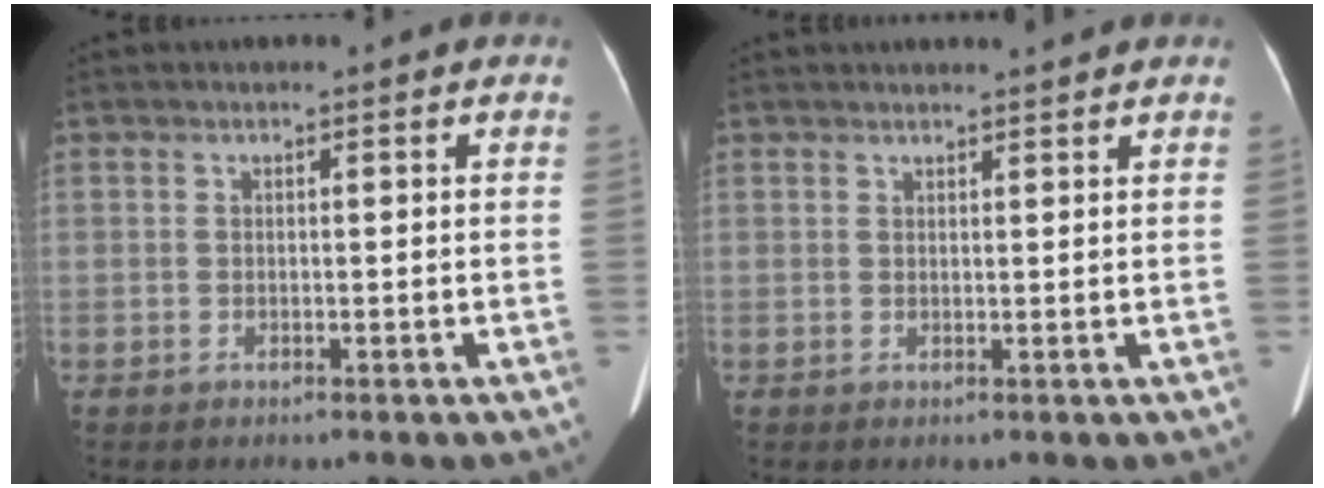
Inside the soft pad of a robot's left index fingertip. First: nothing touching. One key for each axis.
{"total": 2.5, "fx": 2.4, "fy": -0.3, "fz": 0.7, "tx": -0.010, "ty": 0.009, "tz": 0.032}